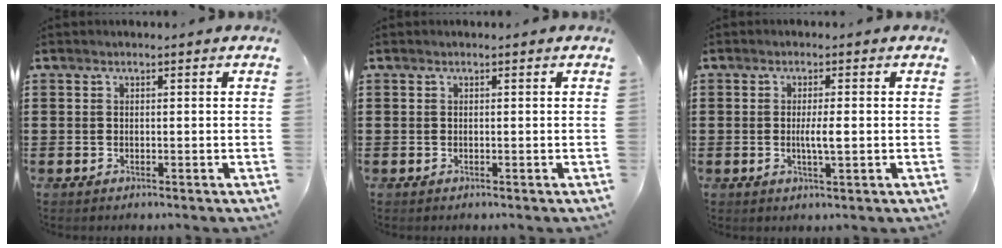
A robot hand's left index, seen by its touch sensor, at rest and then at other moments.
{"total": 0.0}
{"total": 3.1, "force": [-0.1, 0.3, 3.0], "torque": [-0.062, -0.008, -0.005]}